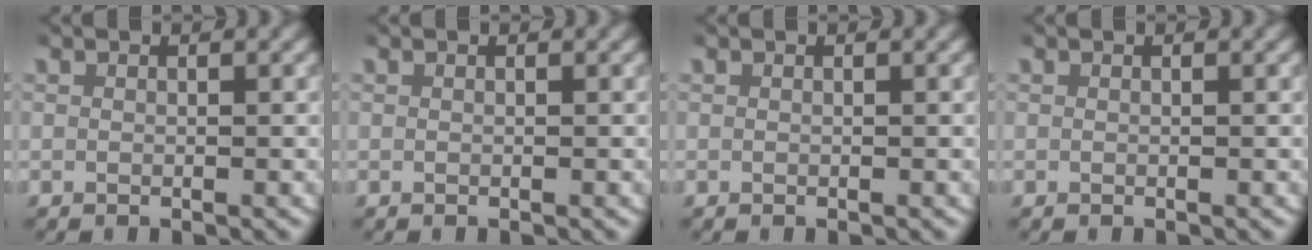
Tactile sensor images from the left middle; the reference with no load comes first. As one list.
[{"total": 0.0}, {"total": 0.0}, {"total": 0.0}]